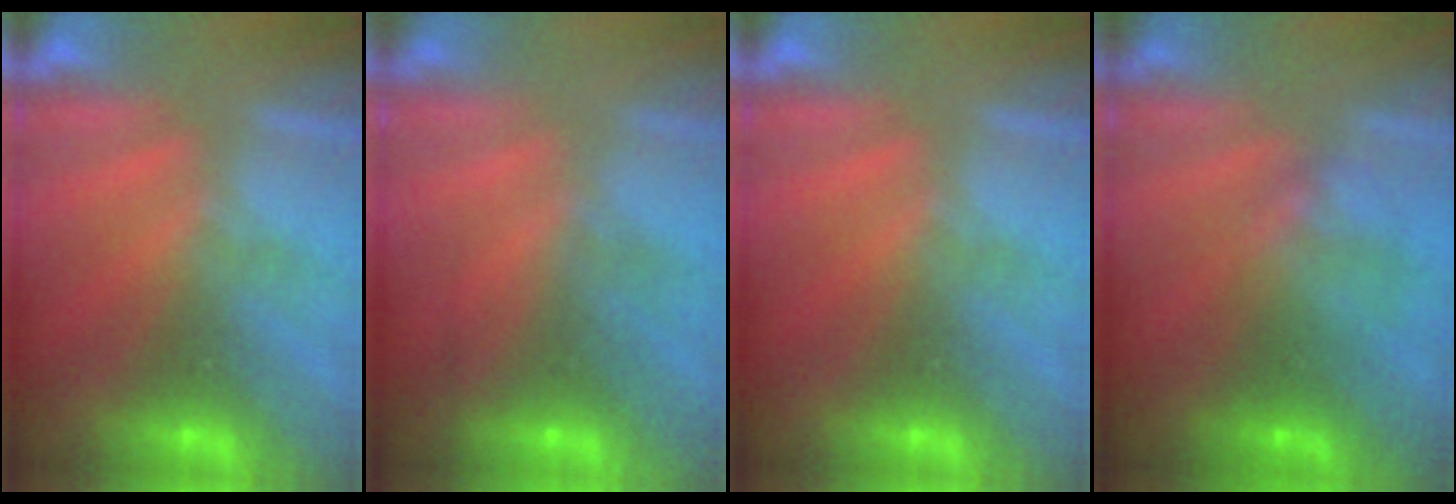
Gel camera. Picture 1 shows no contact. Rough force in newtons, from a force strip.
{"total": 2.2}
{"total": 0.0}
{"total": 1.6}